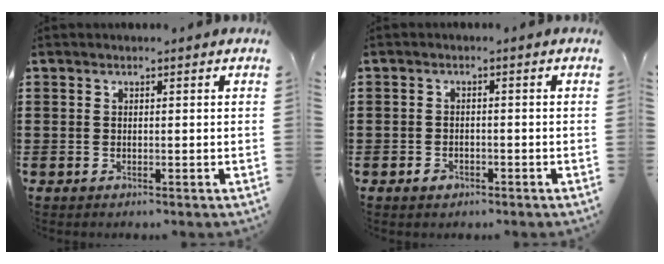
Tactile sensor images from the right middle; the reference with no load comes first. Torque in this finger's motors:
{"motor_torque": [1.05, 0.72, -0.02, 0.00]}